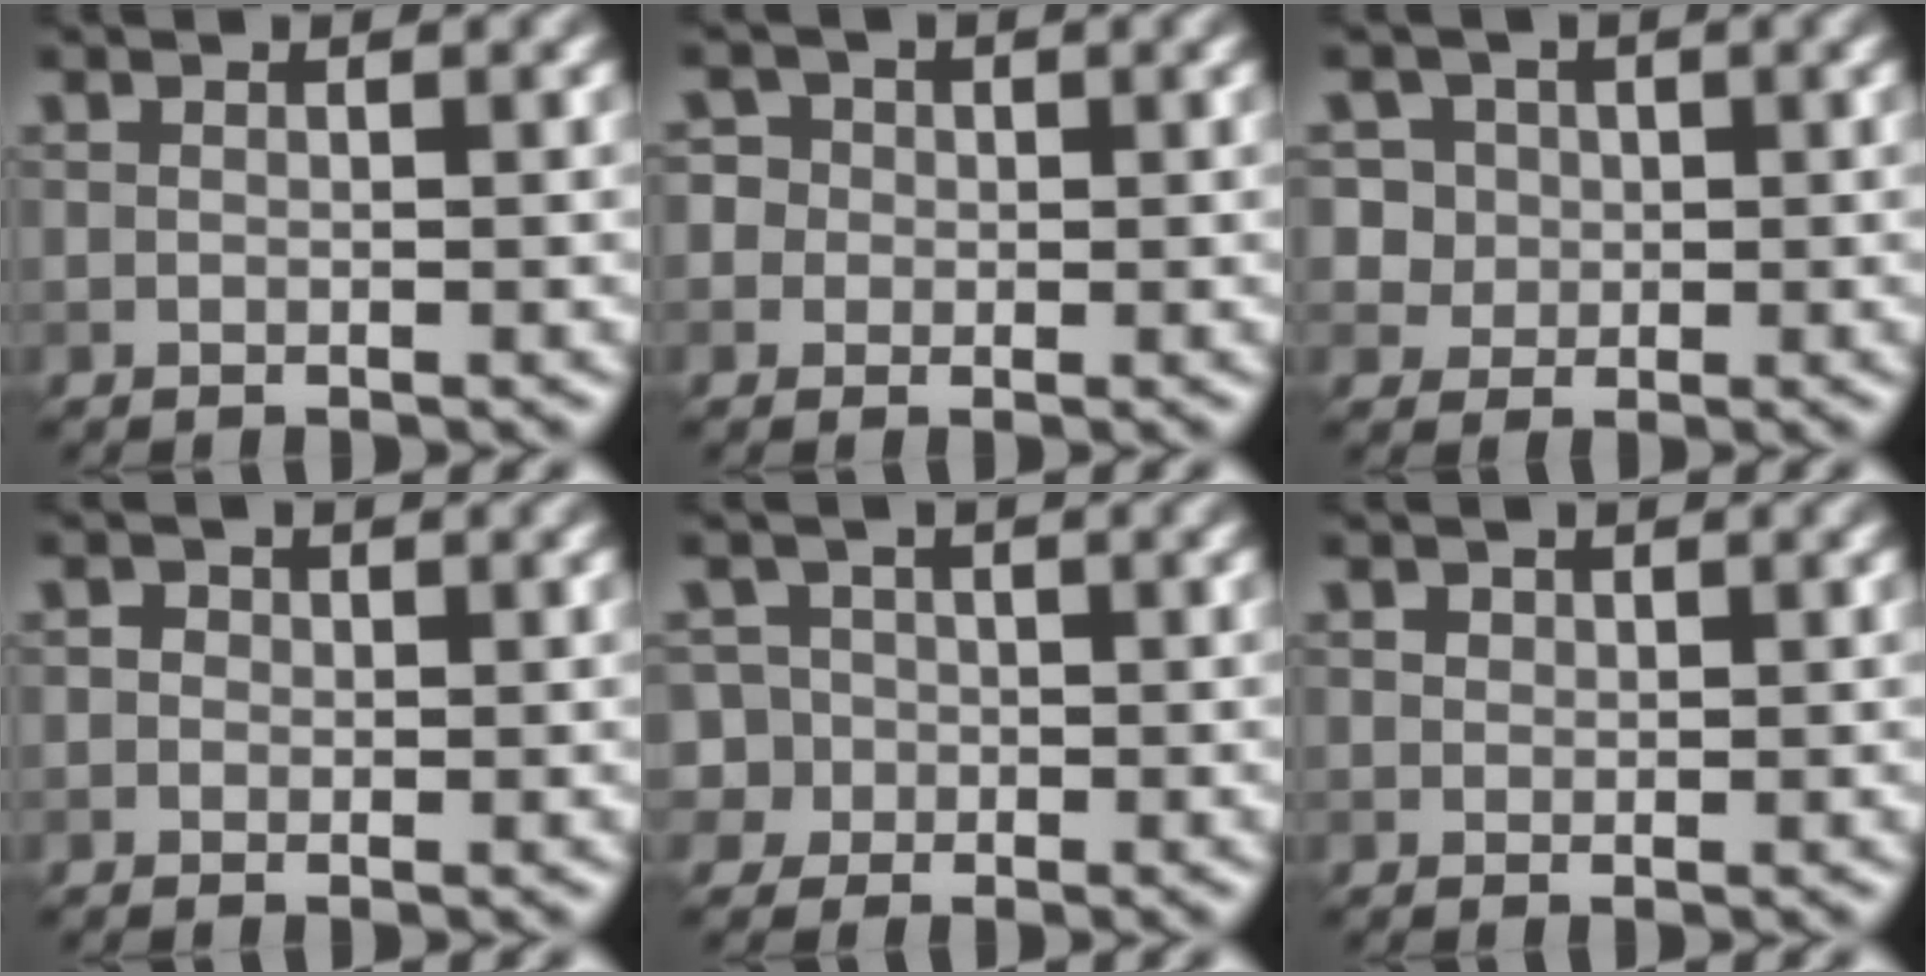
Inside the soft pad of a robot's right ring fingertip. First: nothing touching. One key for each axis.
{"total": 4.1, "fx": 1.2, "fy": 3.7, "fz": 1.4, "tx": -0.002, "ty": 0.030, "tz": -0.003}
{"total": 6.4, "fx": 2.5, "fy": 5.4, "fz": 2.3, "tx": -0.037, "ty": 0.022, "tz": 0.022}
{"total": 1.2, "fx": 0.3, "fy": 1.1, "fz": 0.5, "tx": 0.001, "ty": 0.000, "tz": -0.009}
{"total": 5.3, "fx": -0.4, "fy": 5.1, "fz": 1.5, "tx": -0.015, "ty": 0.027, "tz": -0.037}
{"total": 1.3, "fx": 0.7, "fy": 1.0, "fz": 0.4, "tx": -0.007, "ty": 0.000, "tz": 0.003}